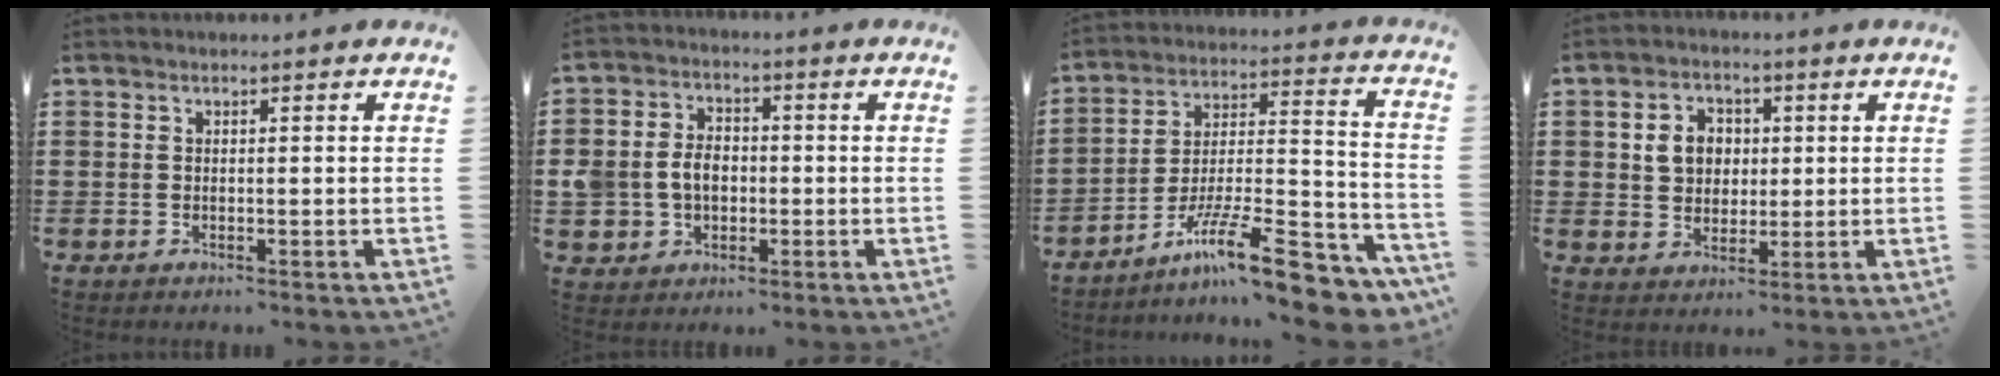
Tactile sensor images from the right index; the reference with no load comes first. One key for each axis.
{"total": 5.8, "fx": -0.7, "fy": 4.8, "fz": 3.2, "tx": -0.084, "ty": 0.009, "tz": -0.016}
{"total": 14.9, "fx": -10.5, "fy": 2.9, "fz": 10.1, "tx": -0.156, "ty": 0.029, "tz": -0.186}
{"total": 5.4, "fx": 0.8, "fy": 4.7, "fz": 2.7, "tx": -0.061, "ty": 0.014, "tz": 0.011}